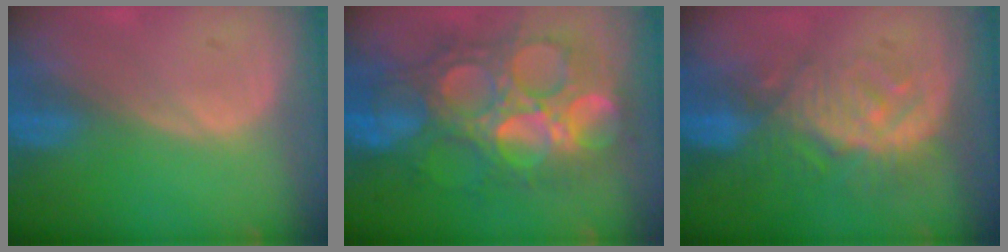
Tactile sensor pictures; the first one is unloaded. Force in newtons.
{"total": 13.6, "press": 13.5, "slide": 1.5}
{"total": 9.2, "press": 8.3, "slide": 4.0}